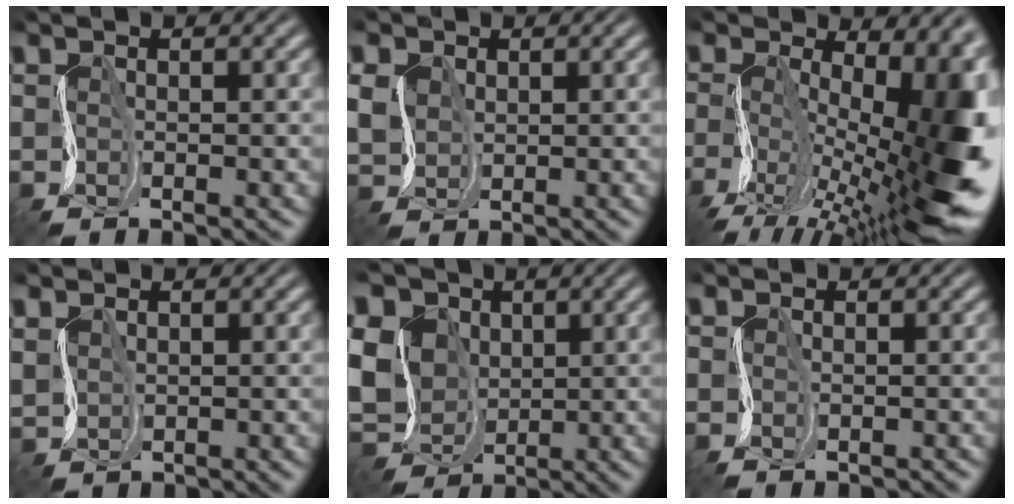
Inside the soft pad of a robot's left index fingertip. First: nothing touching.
{"total": 2.0, "force": [1.1, 1.2, -1.3], "torque": [0.000, 0.011, 0.014]}
{"total": 15.2, "force": [-3.5, 7.5, 12.8], "torque": [-0.190, -0.003, -0.056]}
{"total": 2.0, "force": [0.7, 0.0, -1.9], "torque": [0.017, 0.007, 0.013]}
{"total": 11.6, "force": [1.8, 10.1, 5.4], "torque": [-0.120, 0.019, -0.005]}
{"total": 1.0, "force": [-0.7, 0.3, -0.7], "torque": [0.007, 0.001, -0.013]}